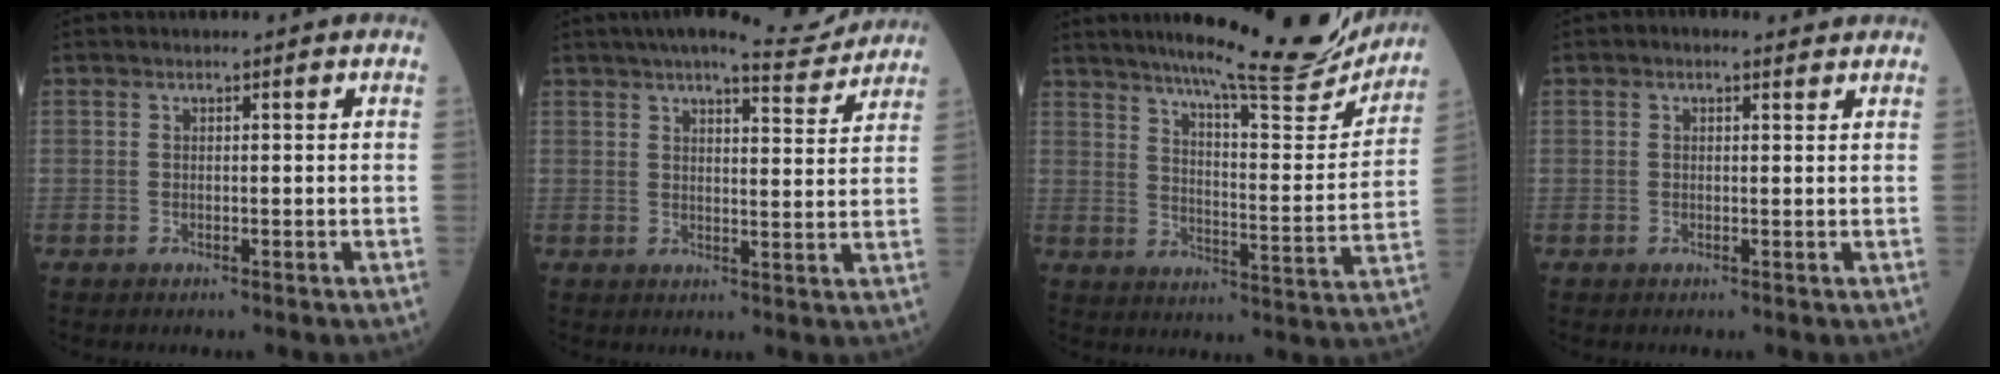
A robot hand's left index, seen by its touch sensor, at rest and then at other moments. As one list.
[{"total": 10.0, "force": [9.4, 0.8, 3.4], "torque": [-0.045, 0.002, 0.116]}, {"total": 19.6, "force": [17.5, 1.3, 8.7], "torque": [-0.128, -0.039, 0.232]}, {"total": 1.5, "force": [1.0, 0.8, 0.7], "torque": [-0.016, 0.014, 0.011]}]